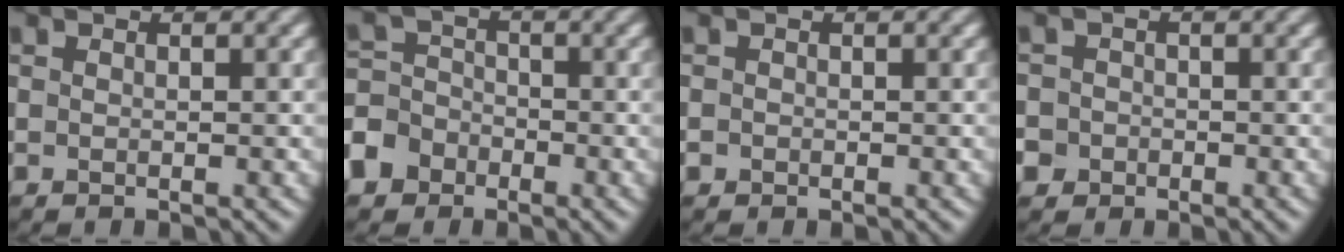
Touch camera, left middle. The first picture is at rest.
{"total": 6.3, "force": [-3.7, 4.9, 1.5], "torque": [-0.025, -0.007, -0.085]}
{"total": 0.6, "force": [-0.3, 0.5, 0.1], "torque": [0.003, -0.004, -0.006]}
{"total": 3.9, "force": [-1.7, 3.4, 0.7], "torque": [0.000, 0.003, -0.051]}